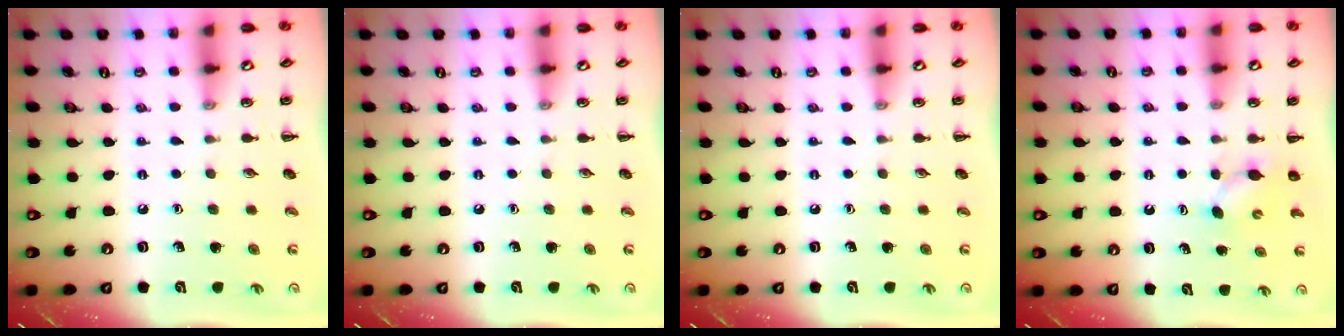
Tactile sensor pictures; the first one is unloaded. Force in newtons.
{"total": 0.0}
{"total": 0.0}
{"total": 3.6, "press": 3.5, "slide": 0.8}